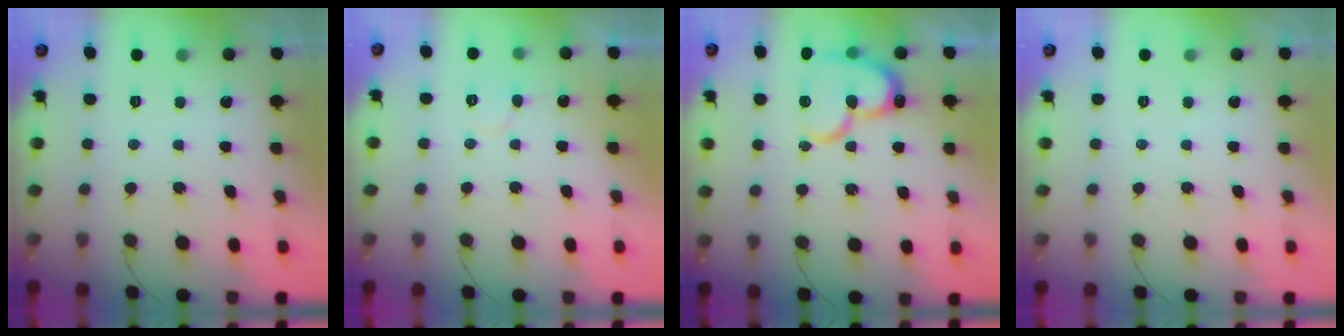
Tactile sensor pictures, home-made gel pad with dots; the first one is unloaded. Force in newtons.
{"total": 4.7, "press": 4.6, "slide": 0.5}
{"total": 17.4, "press": 17.3, "slide": 1.3}
{"total": 0.0}